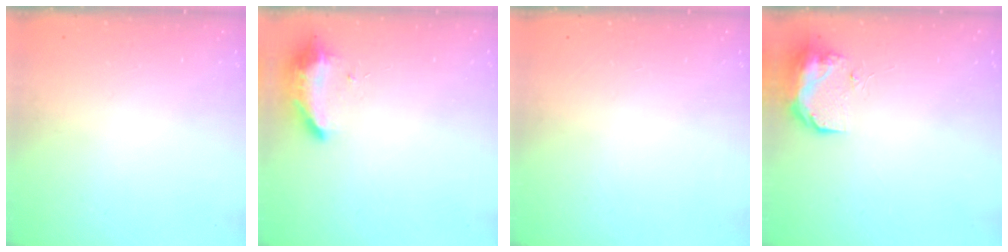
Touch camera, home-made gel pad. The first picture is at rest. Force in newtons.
{"total": 9.1, "press": 8.8, "slide": 2.4}
{"total": 0.0}
{"total": 17.0, "press": 11.4, "slide": 12.7}